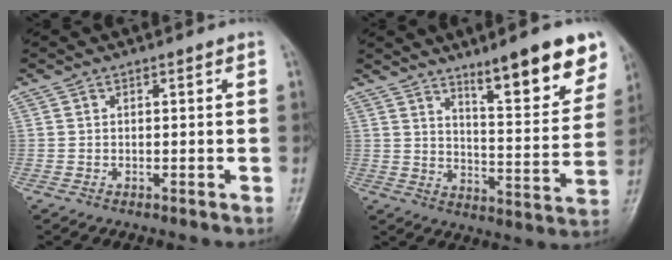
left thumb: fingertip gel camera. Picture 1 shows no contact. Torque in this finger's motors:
{"motor_torque": [0.42, 0.24, 1.08, -1.13, 0.11]}